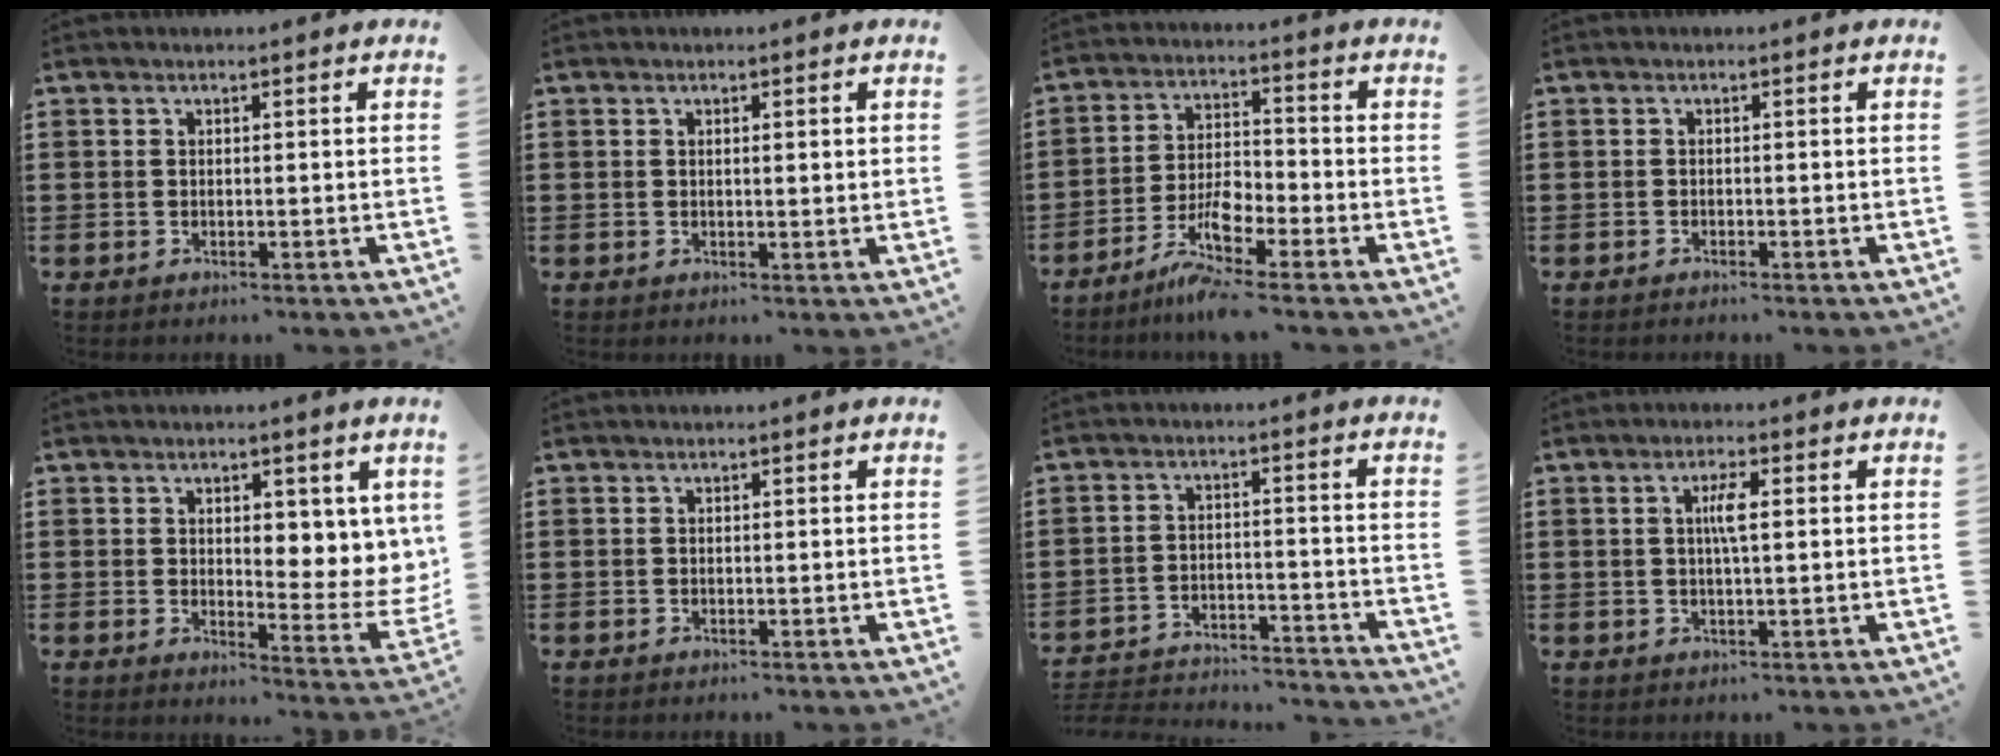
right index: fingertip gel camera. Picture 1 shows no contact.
{"total": 0.7, "force": [0.1, 0.0, 0.7], "torque": [-0.012, -0.001, 0.002]}
{"total": 6.5, "force": [-4.3, 1.8, 4.5], "torque": [-0.111, -0.007, -0.089]}
{"total": 0.6, "force": [-0.6, 0.0, 0.0], "torque": [-0.002, -0.002, -0.013]}
{"total": 4.7, "force": [2.8, 2.7, 2.7], "torque": [-0.035, -0.021, 0.044]}
{"total": 0.0}
{"total": 4.1, "force": [-4.0, 0.2, 0.7], "torque": [-0.025, -0.003, -0.086]}
{"total": 3.2, "force": [0.4, 0.6, 3.1], "torque": [-0.062, 0.000, 0.005]}